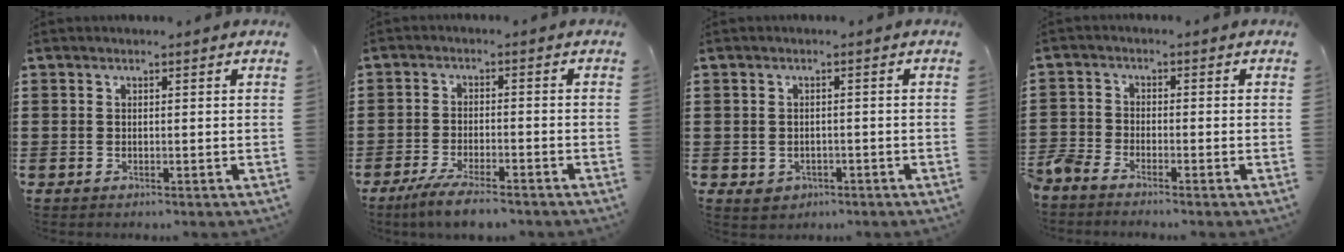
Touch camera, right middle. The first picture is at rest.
{"total": 4.8, "force": [-4.1, 0.4, 2.5], "torque": [-0.054, -0.009, -0.078]}
{"total": 1.4, "force": [-0.7, 1.1, 0.3], "torque": [-0.012, -0.002, -0.017]}
{"total": 2.7, "force": [-2.6, 0.6, 0.4], "torque": [-0.032, -0.004, -0.062]}